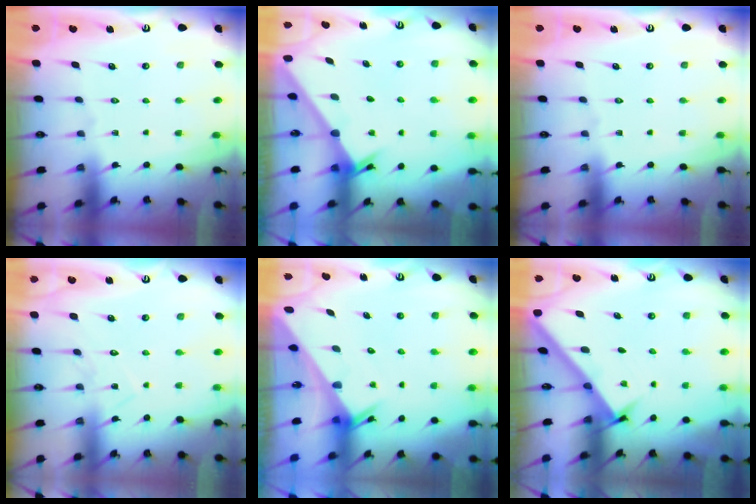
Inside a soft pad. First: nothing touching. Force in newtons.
{"total": 2.5, "press": 2.5, "slide": 0.2}
{"total": 0.0}
{"total": 7.2, "press": 7.1, "slide": 0.4}
{"total": 2.6, "press": 2.6, "slide": 0.1}
{"total": 2.4, "press": 2.4, "slide": 0.2}